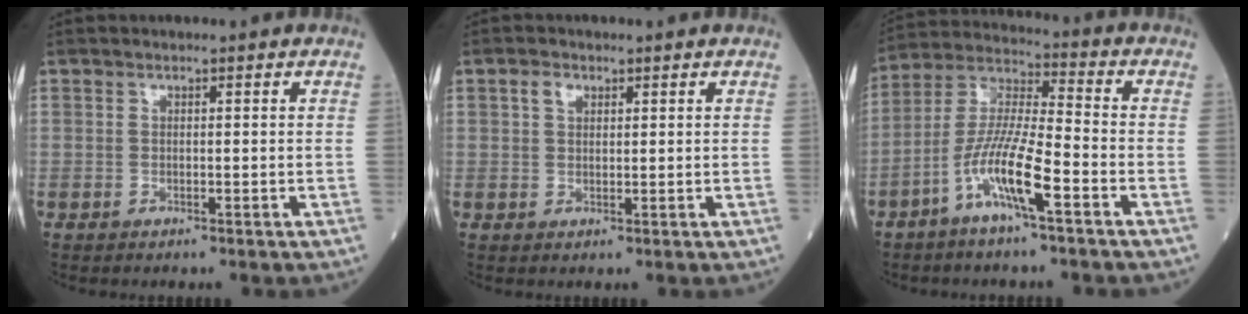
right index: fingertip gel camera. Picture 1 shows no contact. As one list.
[{"total": 2.0, "force": [1.0, 1.3, 1.1], "torque": [-0.026, 0.005, 0.019]}, {"total": 10.9, "force": [-5.2, 0.9, 9.6], "torque": [-0.196, 0.000, -0.104]}]